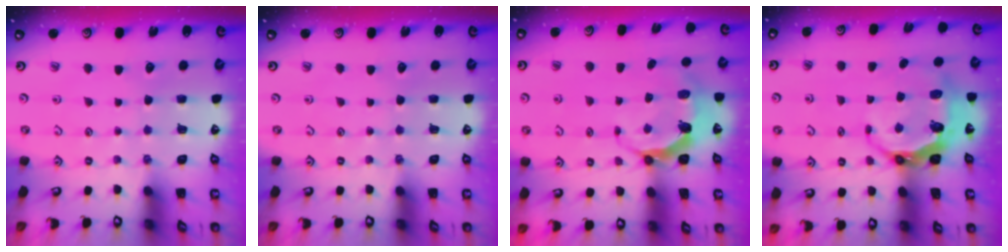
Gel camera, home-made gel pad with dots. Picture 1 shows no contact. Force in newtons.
{"total": 0.0}
{"total": 6.8, "press": 5.8, "slide": 3.6}
{"total": 8.6, "press": 7.5, "slide": 4.2}